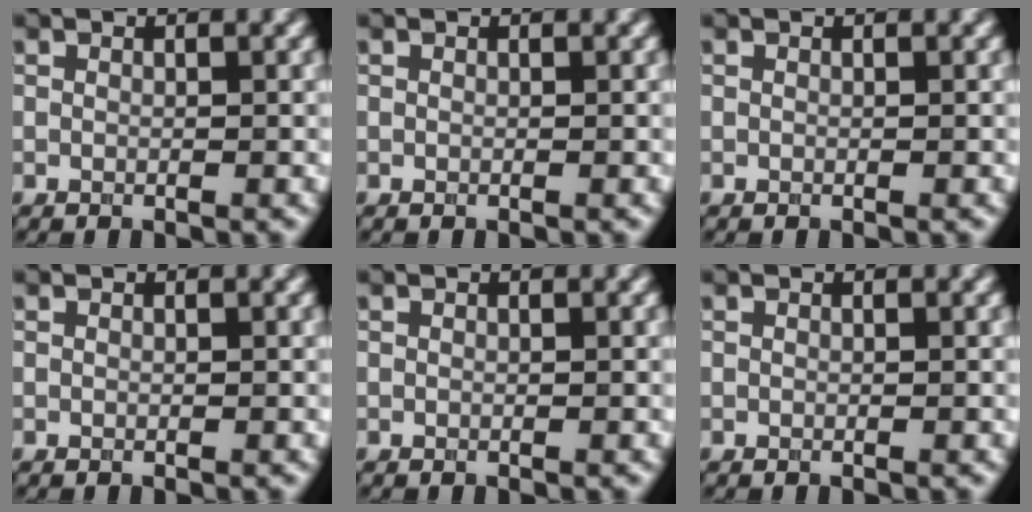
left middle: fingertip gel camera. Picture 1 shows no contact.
{"total": 0.0}
{"total": 0.0}
{"total": 0.0}
{"total": 0.0}
{"total": 0.0}